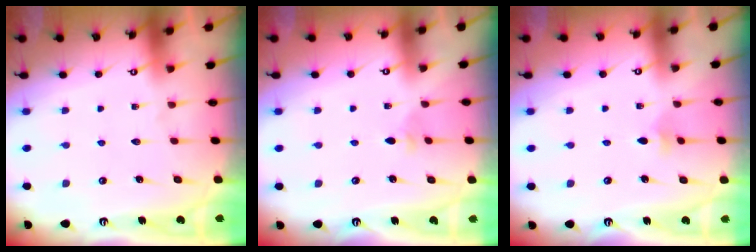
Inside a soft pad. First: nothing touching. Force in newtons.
{"total": 2.0, "press": 2.0, "slide": 0.5}
{"total": 3.2, "press": 3.1, "slide": 0.8}